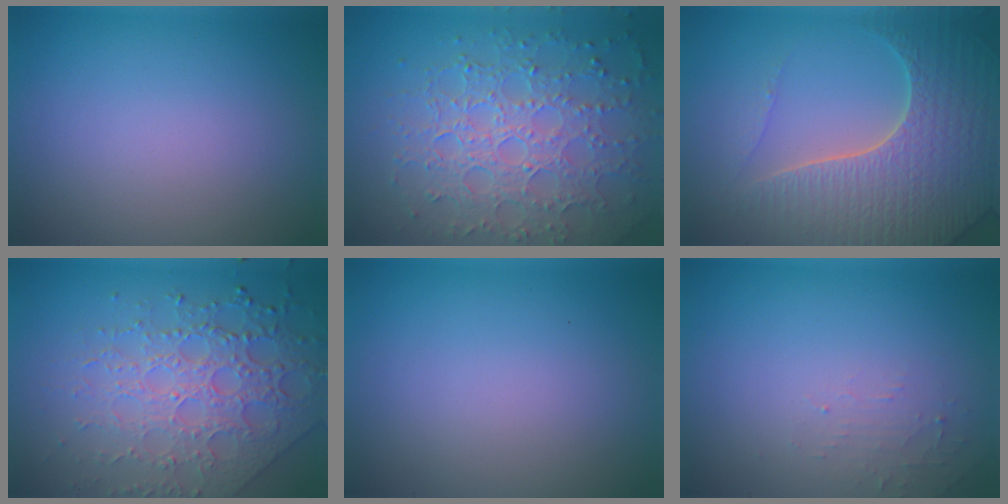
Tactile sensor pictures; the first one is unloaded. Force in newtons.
{"total": 7.8, "press": 5.7, "slide": 5.4}
{"total": 7.0, "press": 6.7, "slide": 1.8}
{"total": 7.5, "press": 5.4, "slide": 5.1}
{"total": 0.0}
{"total": 1.2, "press": 1.2, "slide": 0.3}